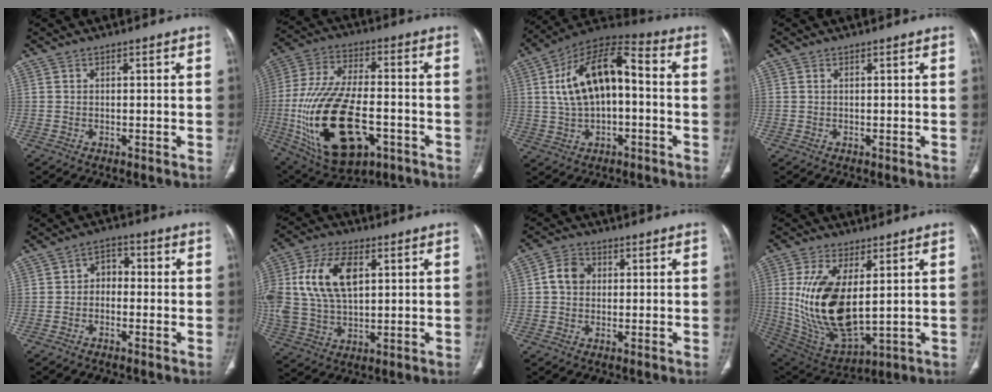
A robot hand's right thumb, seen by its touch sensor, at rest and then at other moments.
{"total": 25.6, "force": [-7.2, 13.1, 20.8], "torque": [-0.426, 0.009, -0.104]}
{"total": 16.1, "force": [1.0, 8.2, 13.8], "torque": [-0.238, 0.045, 0.010]}
{"total": 0.0}
{"total": 4.2, "force": [-0.6, 3.2, 2.6], "torque": [-0.022, 0.022, -0.023]}
{"total": 16.7, "force": [4.1, 9.8, 12.9], "torque": [-0.267, 0.004, 0.079]}
{"total": 4.8, "force": [0.4, 4.0, 2.6], "torque": [-0.036, 0.011, 0.001]}
{"total": 18.0, "force": [2.2, 8.6, 15.7], "torque": [-0.307, -0.022, 0.065]}